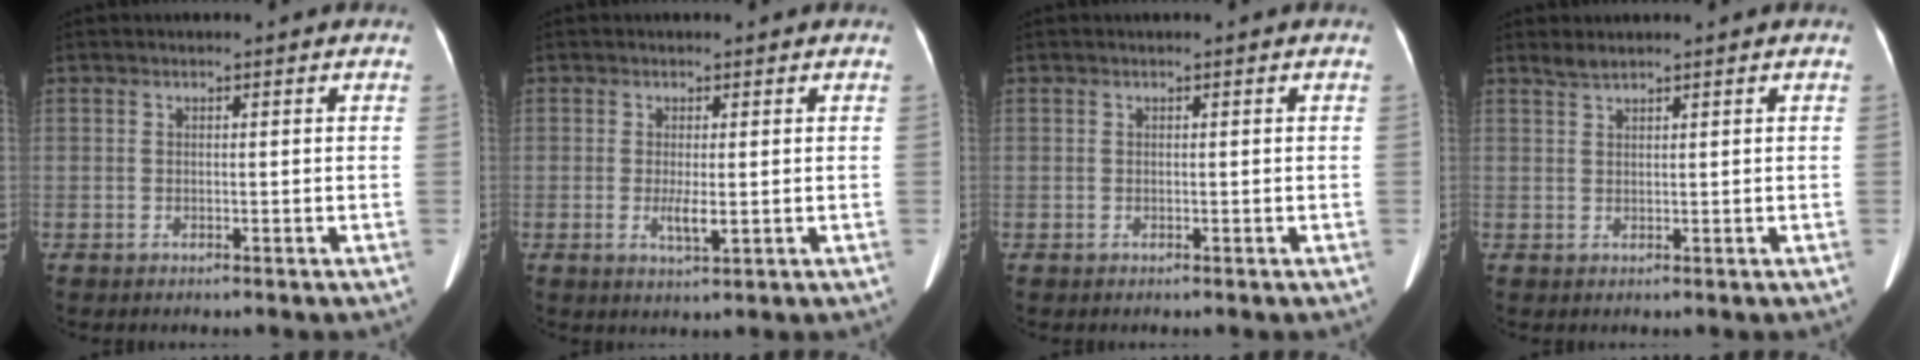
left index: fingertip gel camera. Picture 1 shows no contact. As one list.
[{"total": 2.6, "force": [0.0, 0.5, 2.5], "torque": [-0.049, -0.006, 0.004]}, {"total": 0.0}, {"total": 1.4, "force": [1.4, 0.0, 0.4], "torque": [-0.011, 0.010, 0.035]}]